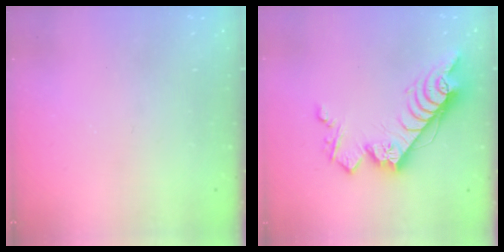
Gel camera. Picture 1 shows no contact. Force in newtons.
{"total": 14.6, "press": 14.5, "slide": 1.0}